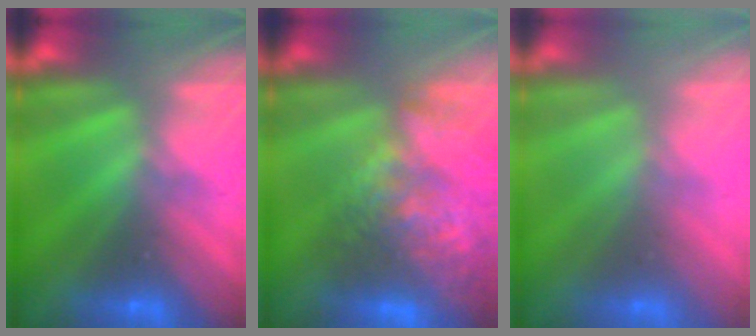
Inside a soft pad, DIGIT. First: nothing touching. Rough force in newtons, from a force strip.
{"total": 7.6}
{"total": 2.5}